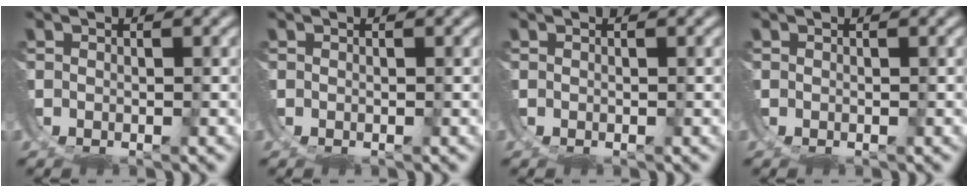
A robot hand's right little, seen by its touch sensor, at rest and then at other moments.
{"total": 0.0}
{"total": 0.0}
{"total": 0.0}